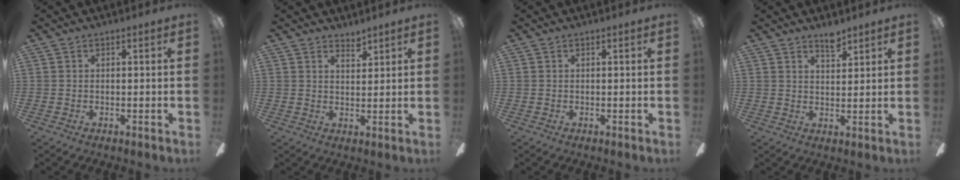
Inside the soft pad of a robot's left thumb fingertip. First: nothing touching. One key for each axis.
{"total": 3.0, "fx": 2.8, "fy": 0.7, "fz": 0.7, "tx": -0.001, "ty": -0.019, "tz": 0.049}
{"total": 0.0}
{"total": 4.1, "fx": 3.6, "fy": 1.1, "fz": 1.7, "tx": -0.015, "ty": -0.023, "tz": 0.060}